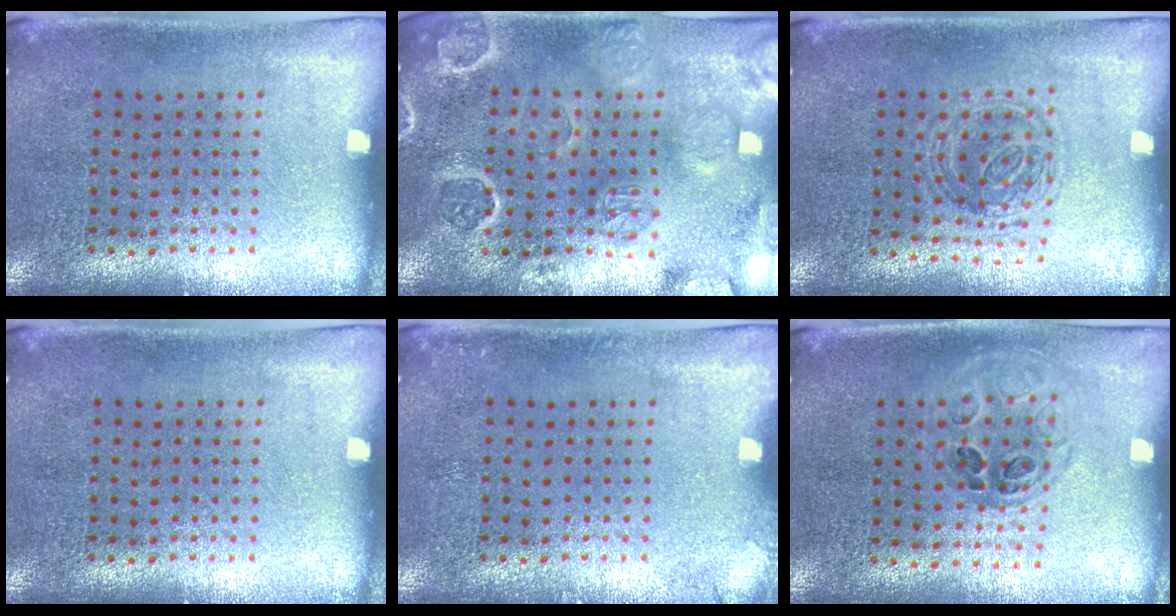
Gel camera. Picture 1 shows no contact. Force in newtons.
{"total": 3.4, "press": 3.1, "slide": 1.3}
{"total": 1.2, "press": 1.1, "slide": 0.5}
{"total": 0.0}
{"total": 0.9, "press": 0.9, "slide": 0.1}
{"total": 1.0, "press": 0.9, "slide": 0.3}